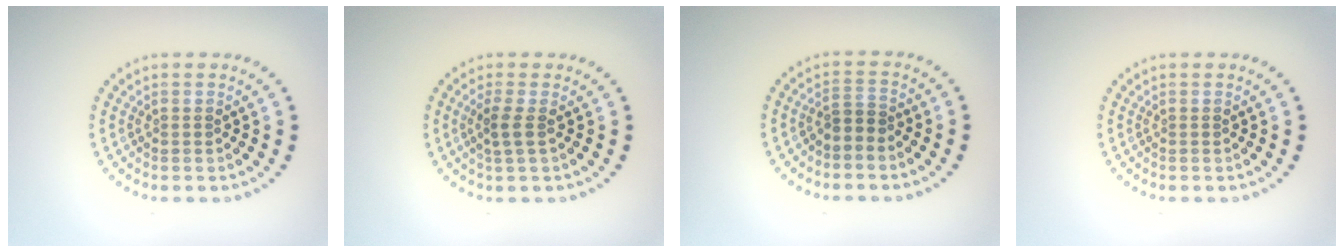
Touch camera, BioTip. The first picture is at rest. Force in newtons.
{"total": 1.6, "press": 1.4, "slide": 0.9}
{"total": 1.8, "press": 1.4, "slide": 1.1}
{"total": 0.0}